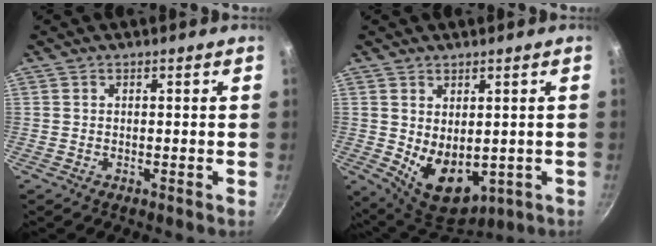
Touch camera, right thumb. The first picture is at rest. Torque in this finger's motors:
{"motor_torque": [-0.36, 0.83, 0.66, 0.67, 0.16]}